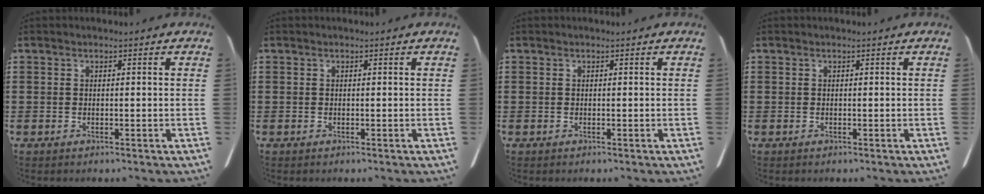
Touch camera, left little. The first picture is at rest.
{"total": 0.0}
{"total": 0.0}
{"total": 0.0}